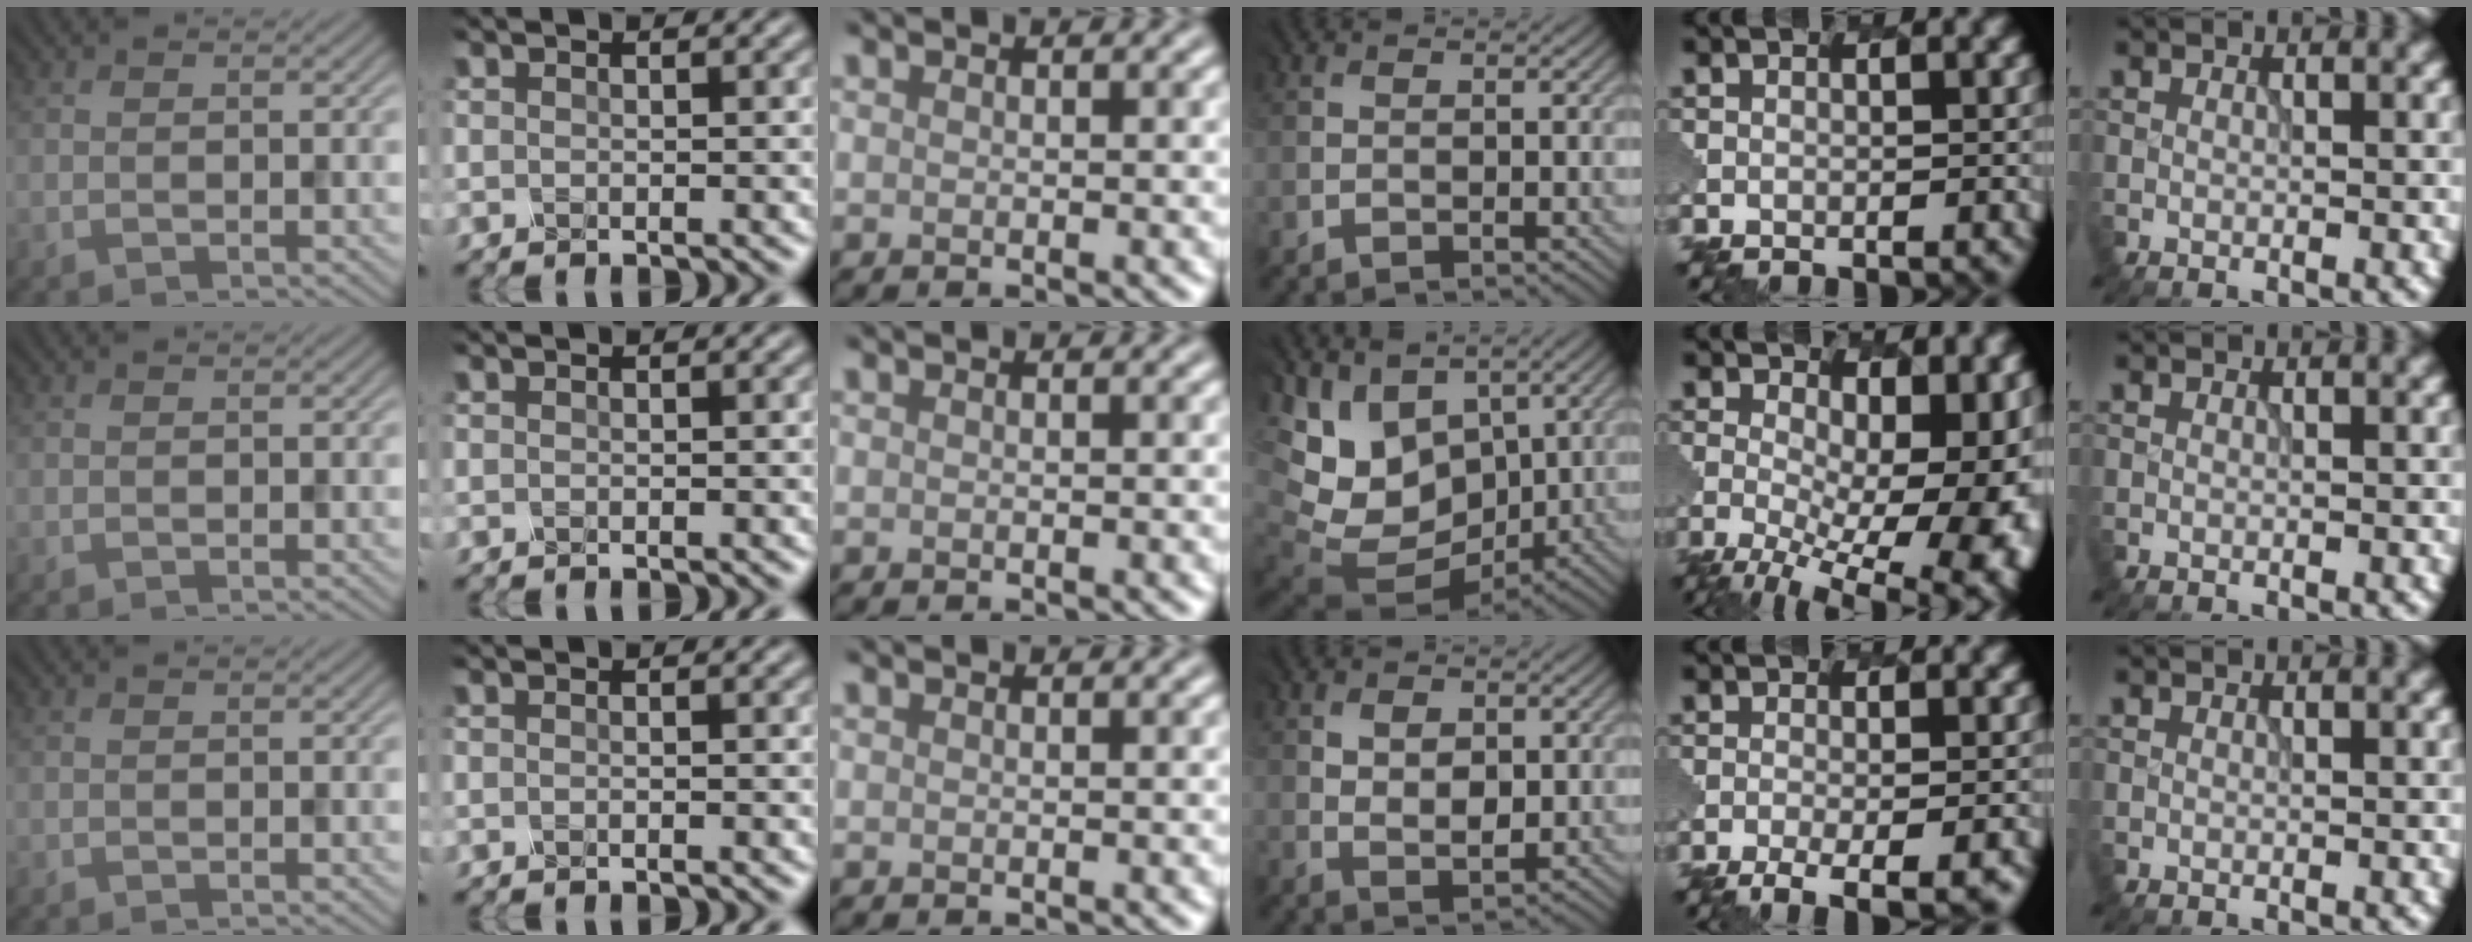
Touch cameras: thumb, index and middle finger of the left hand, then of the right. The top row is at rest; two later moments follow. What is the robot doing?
{"motion": "dispense", "object": "pipette"}